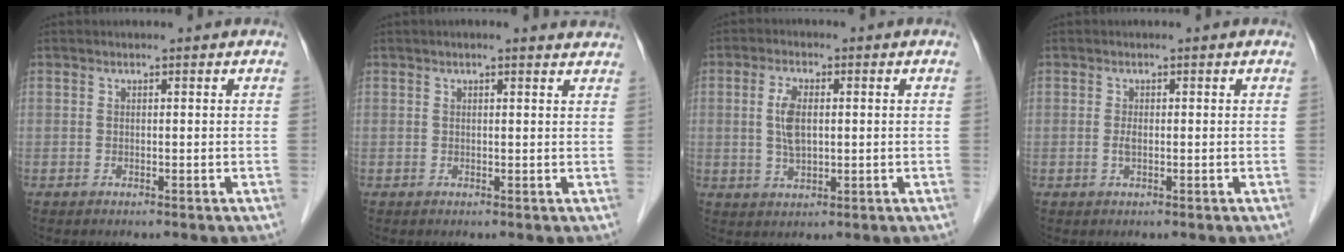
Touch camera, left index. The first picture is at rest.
{"total": 3.3, "force": [2.9, 0.3, 1.5], "torque": [-0.023, 0.005, 0.022]}
{"total": 5.0, "force": [0.4, 2.1, 4.6], "torque": [-0.103, 0.005, 0.011]}
{"total": 1.0, "force": [-0.1, 0.3, 0.9], "torque": [-0.023, -0.001, -0.001]}